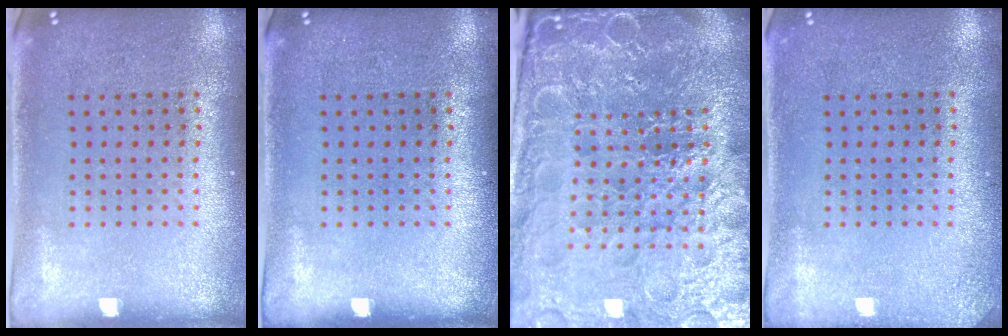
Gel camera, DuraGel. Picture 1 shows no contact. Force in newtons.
{"total": 0.0}
{"total": 6.2, "press": 5.6, "slide": 2.8}
{"total": 1.4, "press": 1.4, "slide": 0.1}